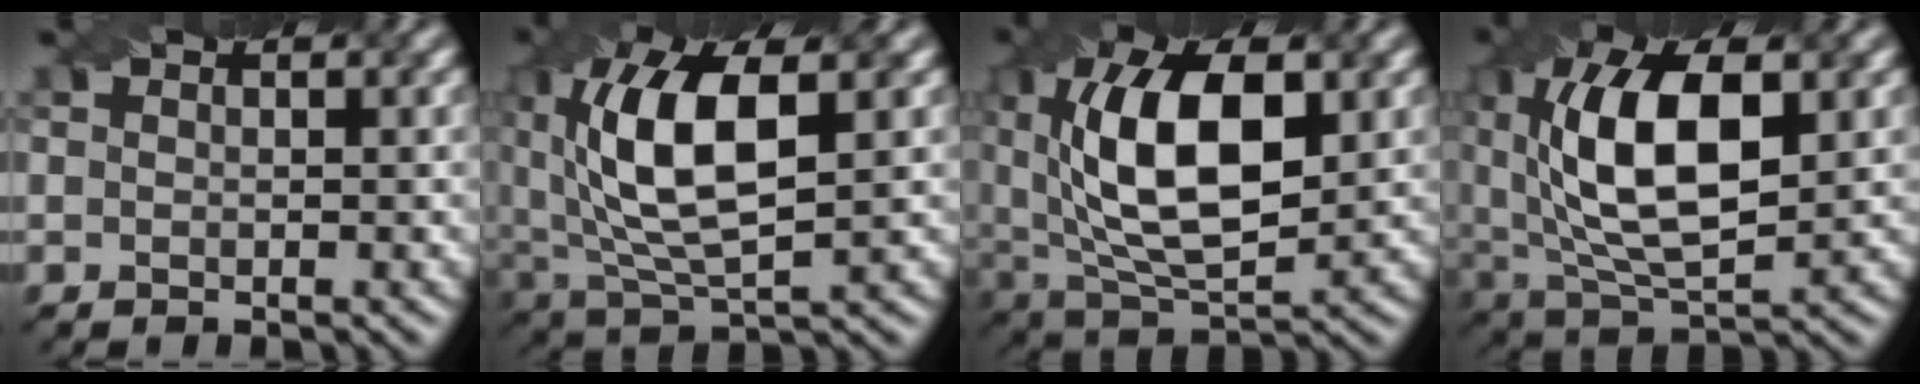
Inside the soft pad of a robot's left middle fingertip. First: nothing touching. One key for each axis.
{"total": 10.1, "fx": 1.5, "fy": 4.7, "fz": 8.9, "tx": -0.179, "ty": 0.011, "tz": 0.037}
{"total": 11.5, "fx": 1.7, "fy": 5.8, "fz": 9.8, "tx": -0.174, "ty": 0.011, "tz": 0.037}
{"total": 11.2, "fx": 1.6, "fy": 5.5, "fz": 9.7, "tx": -0.177, "ty": 0.013, "tz": 0.036}